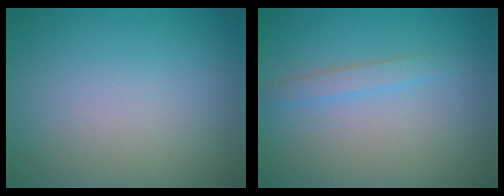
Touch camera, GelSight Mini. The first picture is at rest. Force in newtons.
{"total": 1.3, "press": 1.3, "slide": 0.1}